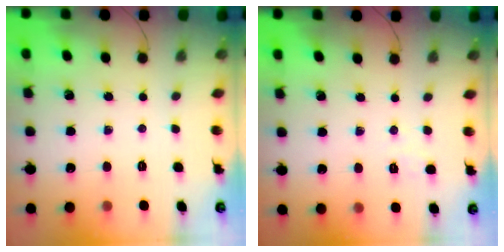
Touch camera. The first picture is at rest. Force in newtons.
{"total": 1.2, "press": 0.3, "slide": 1.2}